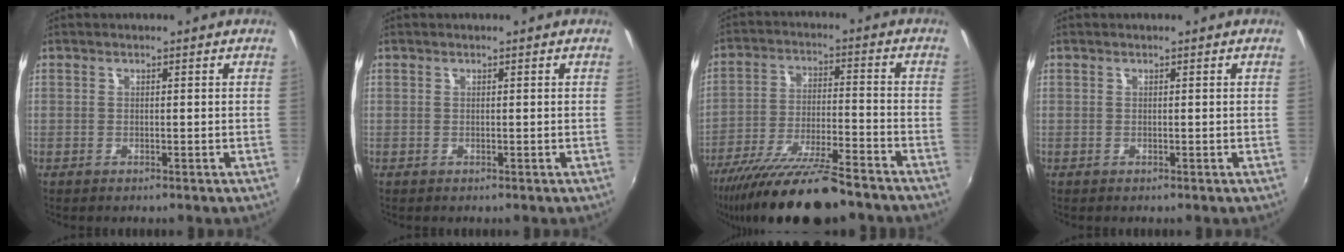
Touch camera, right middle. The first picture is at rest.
{"total": 0.0}
{"total": 18.7, "force": [-15.3, 2.8, 10.4], "torque": [-0.203, -0.037, -0.251]}
{"total": 0.0}